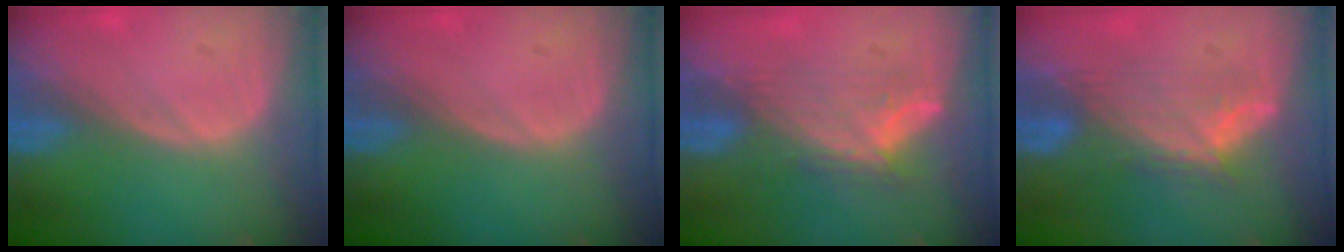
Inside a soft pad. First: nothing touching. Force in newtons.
{"total": 0.0}
{"total": 8.2, "press": 6.8, "slide": 4.7}
{"total": 7.0, "press": 6.8, "slide": 1.9}